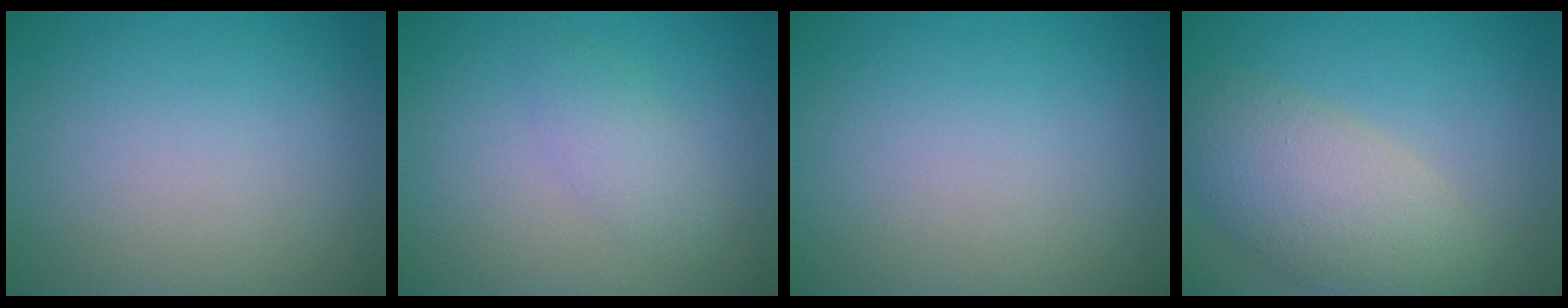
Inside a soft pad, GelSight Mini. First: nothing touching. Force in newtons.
{"total": 2.0, "press": 2.0, "slide": 0.2}
{"total": 0.0}
{"total": 6.5, "press": 6.5, "slide": 0.4}